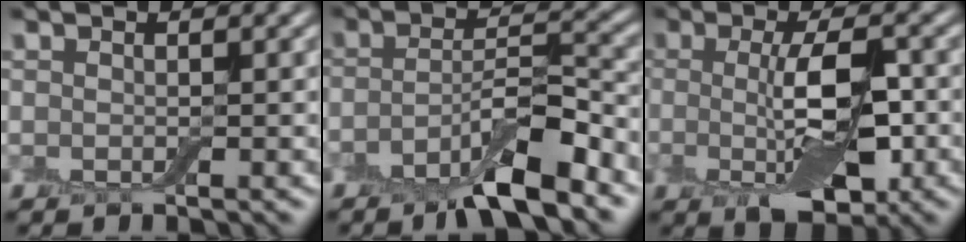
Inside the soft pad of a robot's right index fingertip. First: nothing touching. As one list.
[{"total": 6.2, "force": [-4.1, 1.5, 4.4], "torque": [-0.071, 0.009, -0.077]}, {"total": 6.1, "force": [-0.6, 2.5, 5.6], "torque": [-0.098, -0.002, -0.009]}]